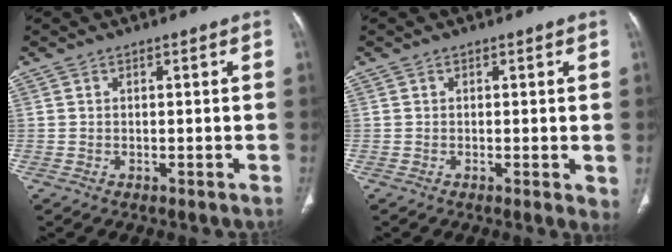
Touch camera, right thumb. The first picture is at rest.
{"total": 2.4, "force": [0.0, 0.7, 2.3], "torque": [-0.032, -0.009, -0.004]}